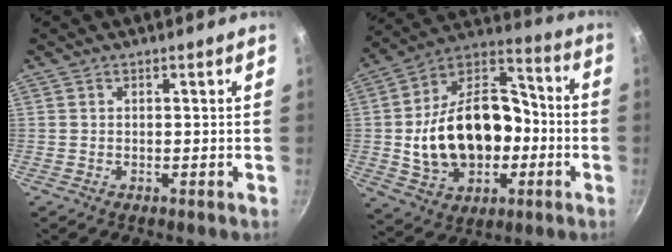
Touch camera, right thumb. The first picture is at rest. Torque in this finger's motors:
{"motor_torque": [1.25, 3.76, 1.81, -0.41, 0.27]}